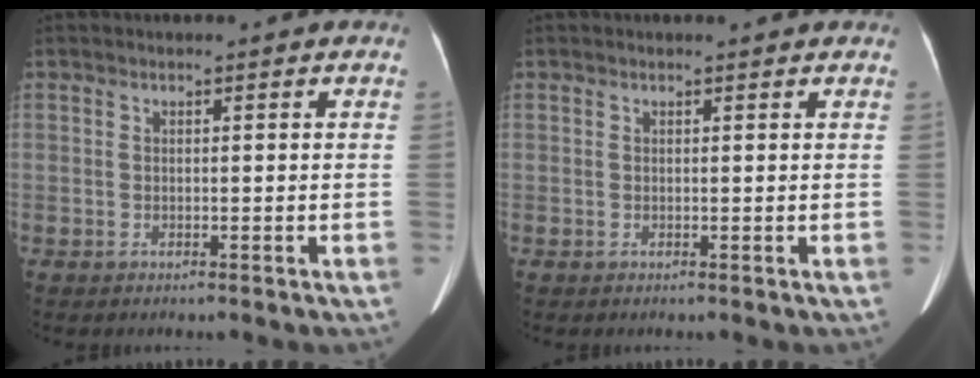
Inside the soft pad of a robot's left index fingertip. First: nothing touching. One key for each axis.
{"total": 0.9, "fx": 0.9, "fy": 0.1, "fz": 0.3, "tx": -0.010, "ty": 0.003, "tz": 0.011}